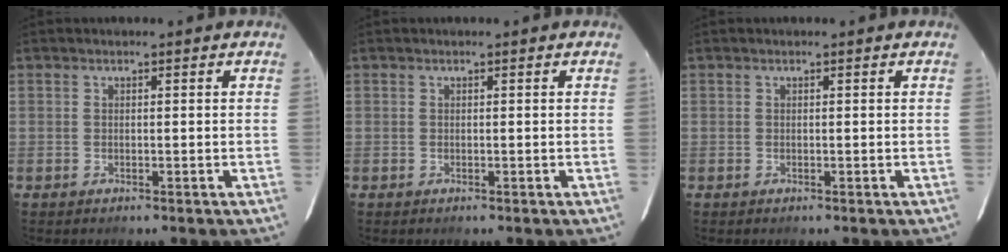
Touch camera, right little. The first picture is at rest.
{"total": 0.0}
{"total": 0.0}